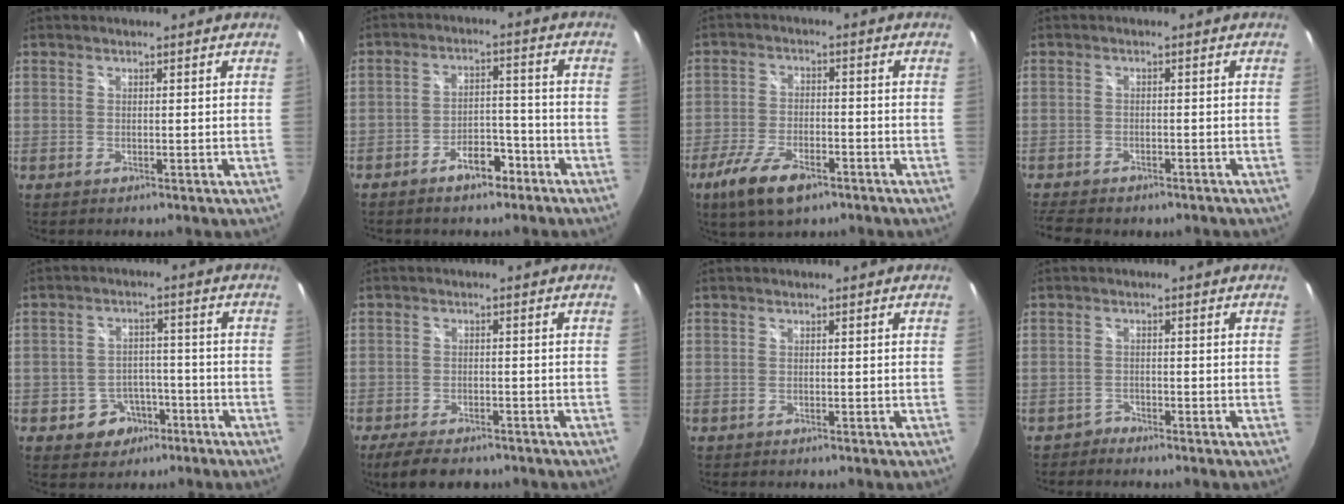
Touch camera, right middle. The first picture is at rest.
{"total": 6.2, "force": [-4.5, 3.2, 3.0], "torque": [-0.057, 0.021, -0.057]}
{"total": 10.1, "force": [-6.5, 4.0, 6.6], "torque": [-0.160, -0.022, -0.119]}
{"total": 7.1, "force": [-5.8, 3.0, 2.8], "torque": [-0.076, -0.017, -0.088]}
{"total": 6.5, "force": [-3.5, 5.2, 1.8], "torque": [-0.047, 0.016, -0.037]}
{"total": 7.1, "force": [-5.6, 2.8, 3.4], "torque": [-0.082, -0.011, -0.091]}
{"total": 0.0}
{"total": 1.3, "force": [-1.2, 0.3, -0.5], "torque": [0.011, 0.003, -0.024]}